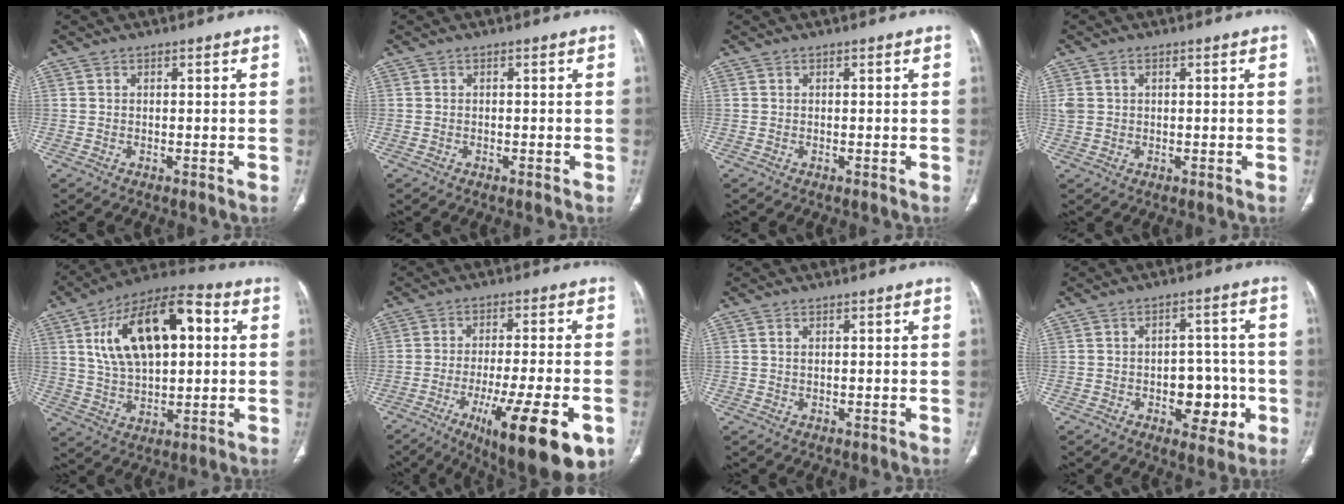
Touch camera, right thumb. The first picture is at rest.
{"total": 0.0}
{"total": 0.0}
{"total": 2.9, "force": [1.0, 1.9, 1.9], "torque": [-0.053, 0.012, 0.028]}
{"total": 20.5, "force": [5.0, 10.4, 17.0], "torque": [-0.268, 0.016, 0.080]}
{"total": 19.0, "force": [-8.6, 4.7, 16.2], "torque": [-0.206, 0.011, -0.120]}
{"total": 0.8, "force": [0.3, 0.3, 0.6], "torque": [-0.016, 0.004, 0.008]}
{"total": 9.5, "force": [-2.6, 5.9, 6.9], "torque": [-0.051, 0.024, -0.028]}